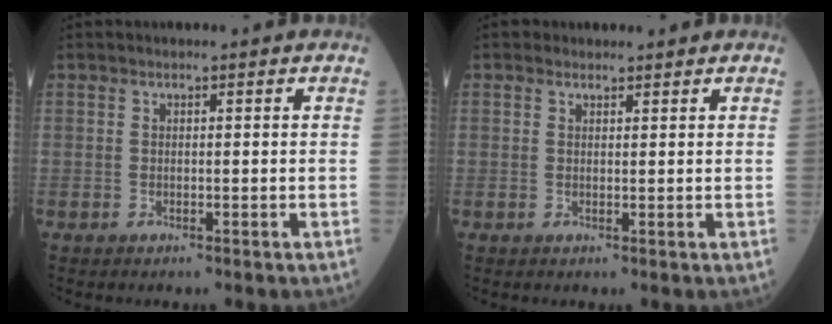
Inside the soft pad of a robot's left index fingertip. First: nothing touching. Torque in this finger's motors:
{"motor_torque": [0.26, -0.17, 0.02, 0.00]}